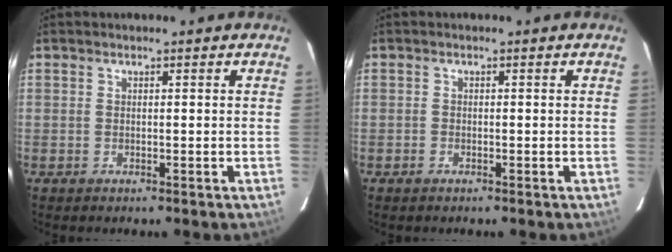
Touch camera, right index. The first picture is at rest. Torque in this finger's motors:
{"motor_torque": [-0.10, -0.11, -0.06, -0.03]}